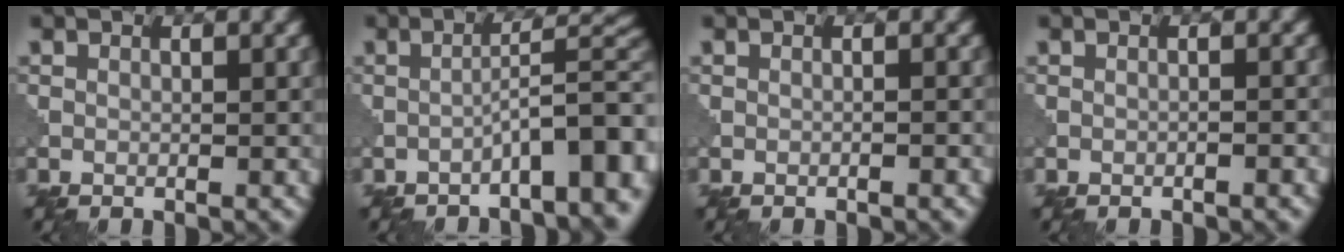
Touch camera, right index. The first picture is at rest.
{"total": 7.8, "force": [-3.6, 1.7, 6.7], "torque": [-0.086, 0.019, -0.054]}
{"total": 0.5, "force": [-0.3, 0.1, 0.4], "torque": [-0.007, 0.001, -0.013]}
{"total": 0.8, "force": [-0.4, 0.2, 0.7], "torque": [-0.010, 0.001, -0.017]}